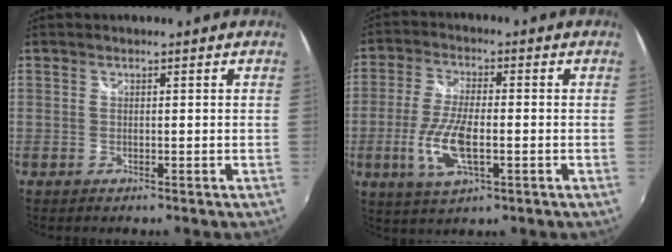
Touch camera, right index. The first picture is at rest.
{"total": 9.9, "force": [-2.6, 3.4, 9.0], "torque": [-0.188, -0.008, -0.051]}